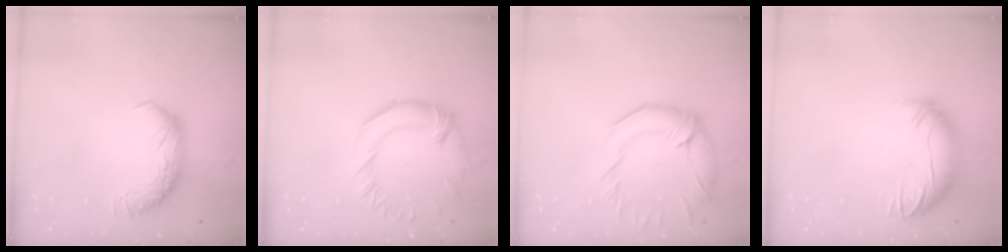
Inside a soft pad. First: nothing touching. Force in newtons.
{"total": 1.3, "press": 0.6, "slide": 1.1}
{"total": 5.4, "press": 4.9, "slide": 2.2}
{"total": 3.3, "press": 1.8, "slide": 2.8}